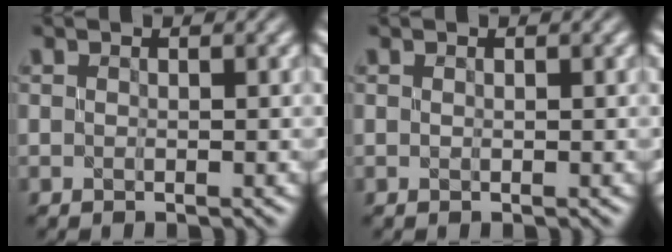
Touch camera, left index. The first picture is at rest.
{"total": 0.0}